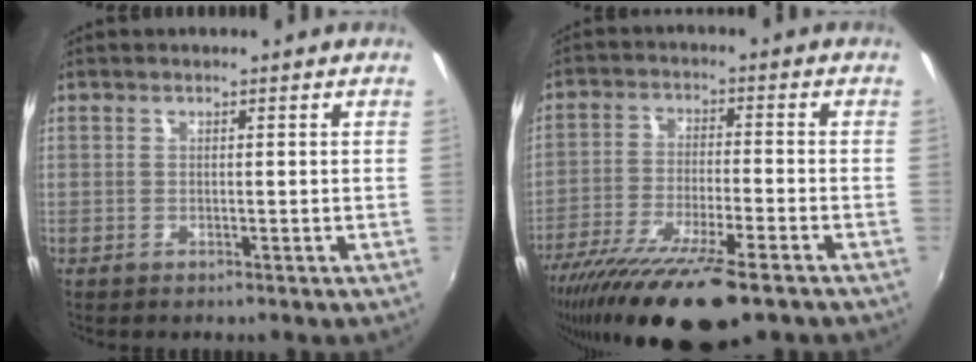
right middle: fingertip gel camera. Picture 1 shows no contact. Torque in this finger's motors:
{"motor_torque": [1.25, -0.88, 0.80, 0.21]}